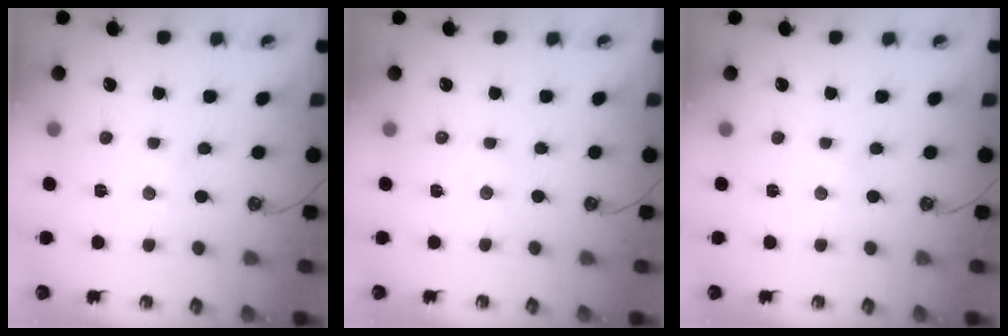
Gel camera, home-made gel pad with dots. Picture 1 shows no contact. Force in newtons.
{"total": 2.1, "press": 2.0, "slide": 0.5}
{"total": 0.0}